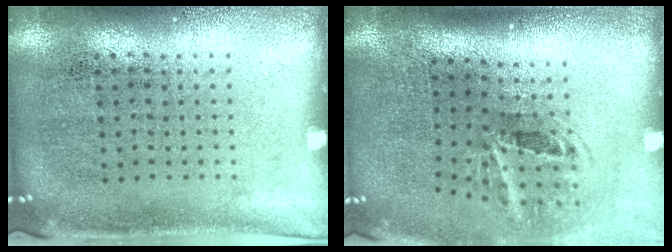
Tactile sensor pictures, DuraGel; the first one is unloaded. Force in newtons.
{"total": 2.0, "press": 1.1, "slide": 1.6}